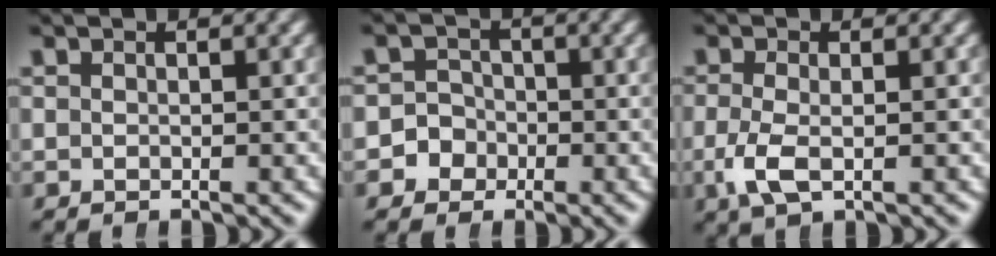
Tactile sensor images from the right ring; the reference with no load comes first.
{"total": 5.3, "force": [-1.3, 5.1, 1.0], "torque": [-0.037, -0.008, -0.032]}
{"total": 2.7, "force": [-0.9, 1.1, 2.3], "torque": [-0.063, -0.020, -0.007]}